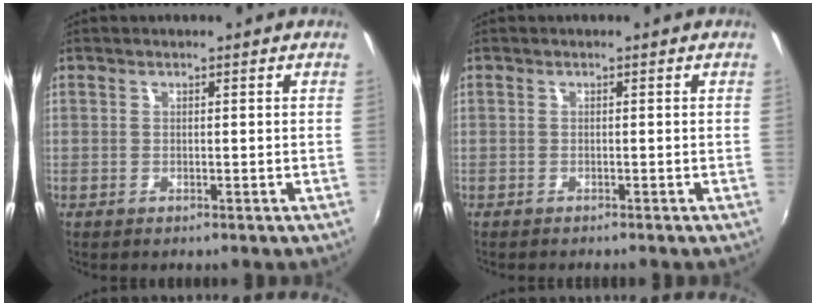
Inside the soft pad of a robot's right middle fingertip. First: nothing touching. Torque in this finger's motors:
{"motor_torque": [0.11, -0.18, 0.03, 0.01]}